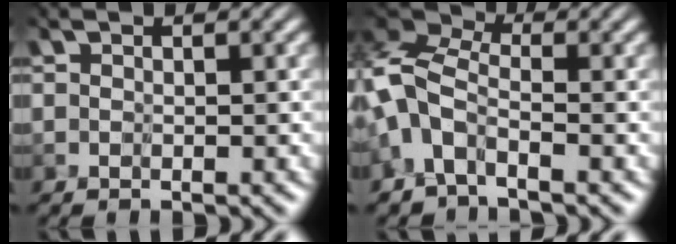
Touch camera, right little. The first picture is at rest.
{"total": 4.4, "force": [-2.6, 2.3, 2.7], "torque": [-0.066, 0.008, -0.067]}